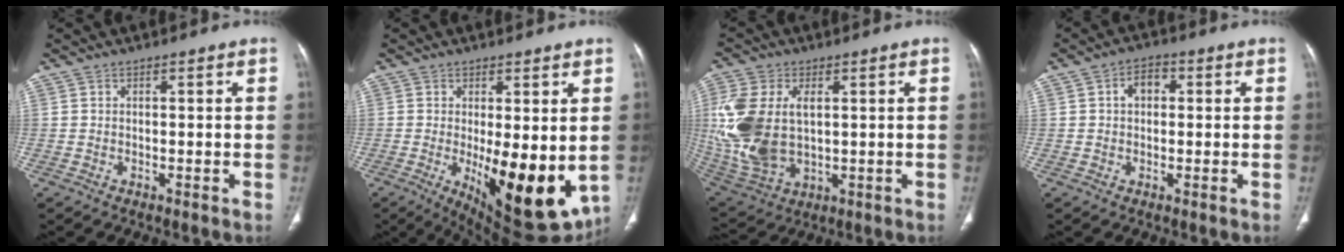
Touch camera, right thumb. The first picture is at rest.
{"total": 16.8, "force": [-2.2, 6.3, 15.4], "torque": [-0.211, -0.038, -0.010]}
{"total": 17.1, "force": [1.9, 10.6, 13.3], "torque": [-0.301, -0.006, 0.051]}
{"total": 4.0, "force": [0.6, 3.0, 2.7], "torque": [-0.031, 0.014, 0.004]}